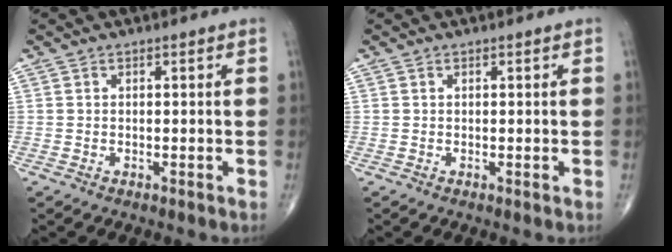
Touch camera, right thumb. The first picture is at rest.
{"total": 0.0}